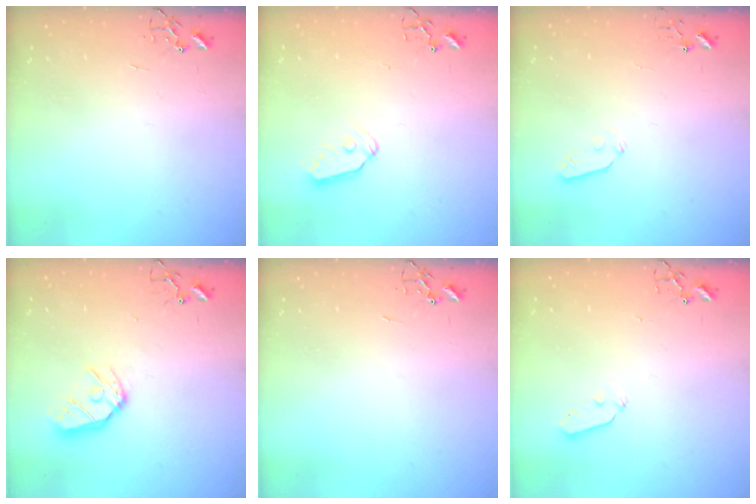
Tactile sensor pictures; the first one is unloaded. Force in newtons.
{"total": 7.4, "press": 7.4, "slide": 0.5}
{"total": 3.7, "press": 3.6, "slide": 0.4}
{"total": 11.0, "press": 11.0, "slide": 1.3}
{"total": 0.0}
{"total": 3.1, "press": 3.0, "slide": 0.4}